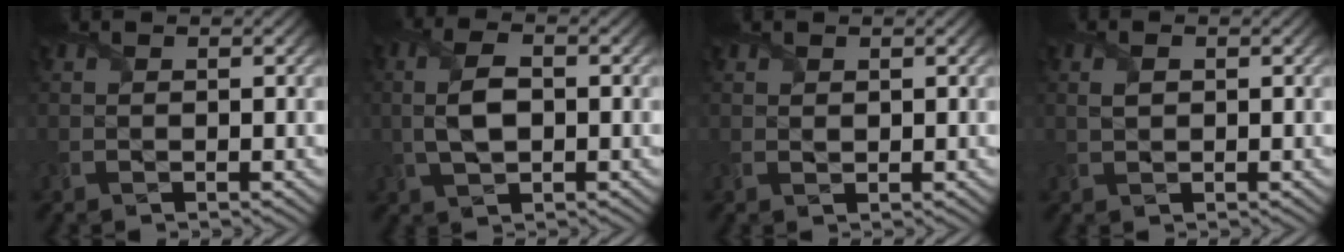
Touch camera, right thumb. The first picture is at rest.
{"total": 5.0, "force": [-0.2, 2.6, 4.3], "torque": [-0.103, 0.002, -0.006]}
{"total": 0.5, "force": [0.4, 0.3, 0.2], "torque": [-0.008, -0.002, 0.009]}
{"total": 1.4, "force": [0.4, 0.8, 1.1], "torque": [-0.027, -0.001, 0.008]}